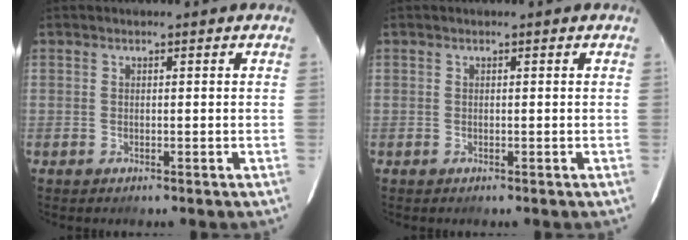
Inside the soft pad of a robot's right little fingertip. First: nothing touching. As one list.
[{"total": 0.0}]